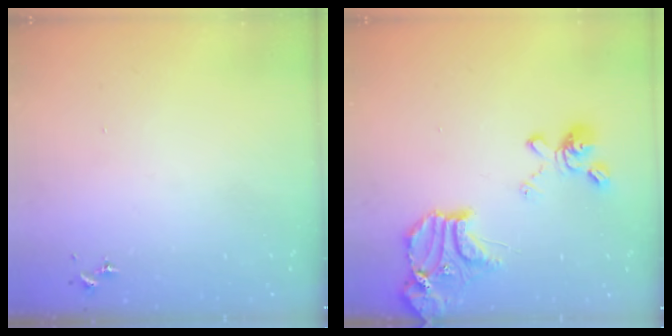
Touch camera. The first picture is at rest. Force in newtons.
{"total": 19.3, "press": 19.2, "slide": 2.2}